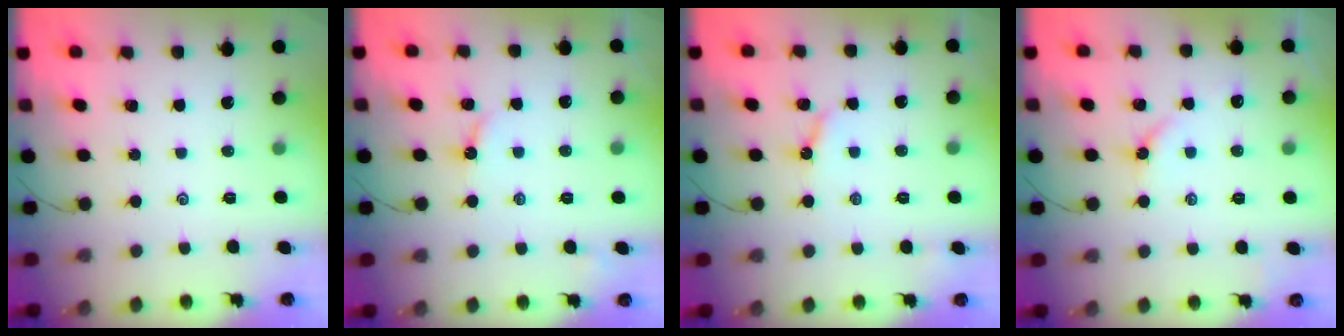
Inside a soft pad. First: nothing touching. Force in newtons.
{"total": 2.9, "press": 2.9, "slide": 0.2}
{"total": 4.2, "press": 4.2, "slide": 0.2}
{"total": 3.8, "press": 3.8, "slide": 0.5}